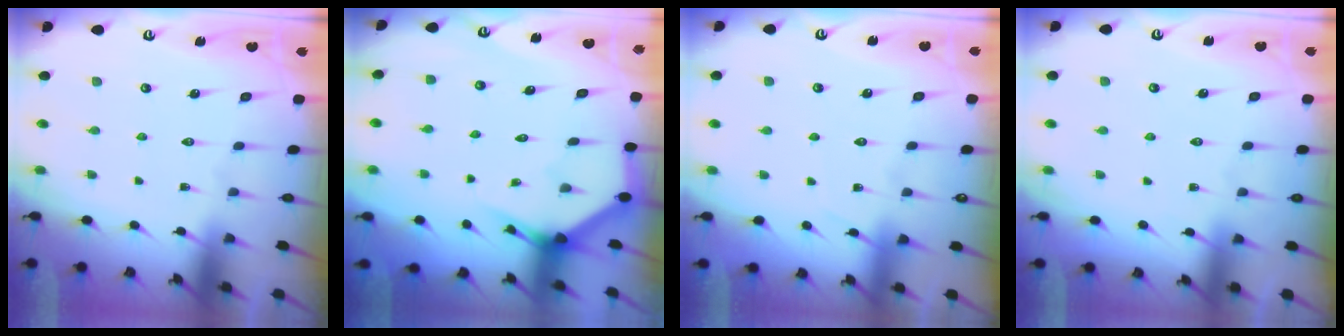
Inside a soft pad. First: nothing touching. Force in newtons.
{"total": 3.9, "press": 3.9, "slide": 0.3}
{"total": 3.9, "press": 3.9, "slide": 0.5}
{"total": 2.2, "press": 2.2, "slide": 0.3}